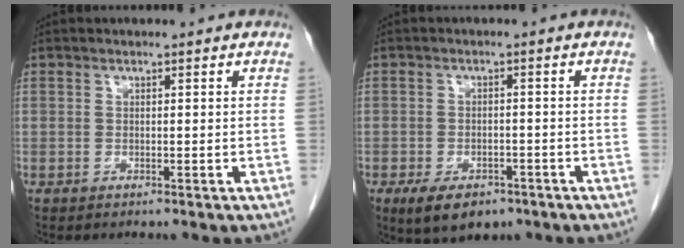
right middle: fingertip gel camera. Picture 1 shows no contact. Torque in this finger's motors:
{"motor_torque": [0.89, -0.67, 0.07, 0.04]}